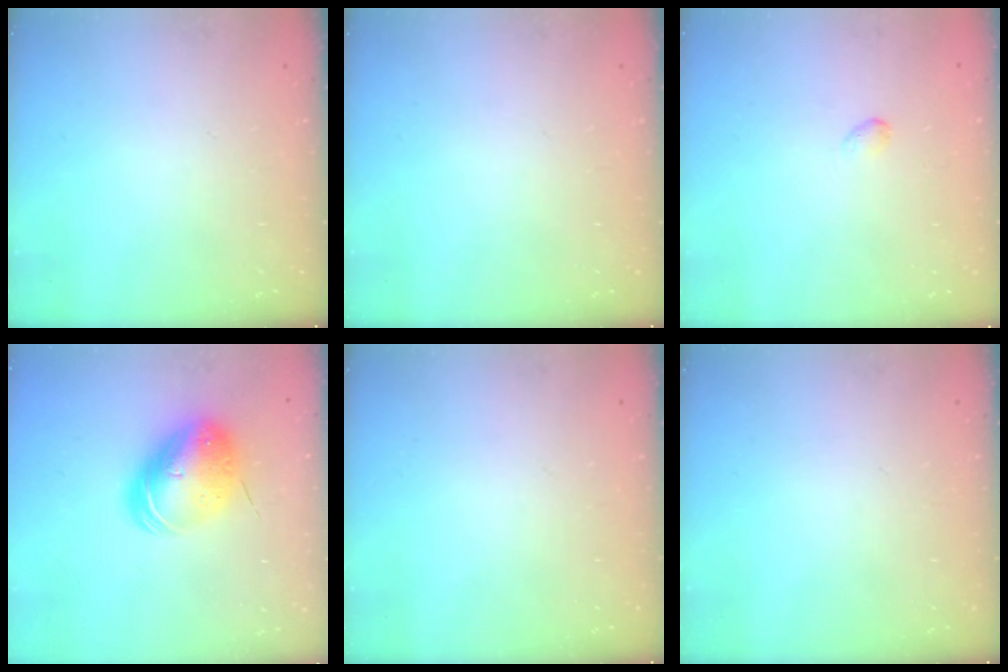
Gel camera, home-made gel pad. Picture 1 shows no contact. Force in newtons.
{"total": 0.0}
{"total": 2.7, "press": 2.6, "slide": 0.5}
{"total": 11.5, "press": 11.3, "slide": 2.0}
{"total": 0.0}
{"total": 0.0}